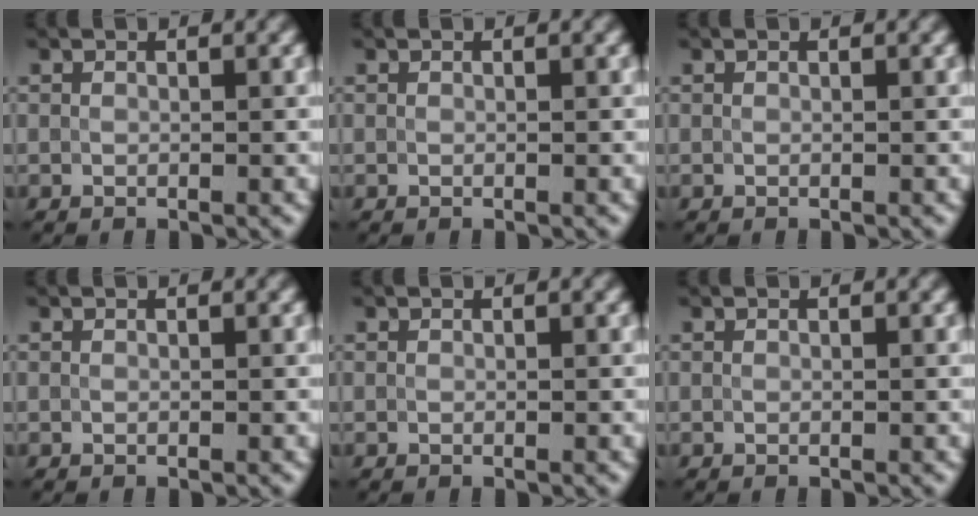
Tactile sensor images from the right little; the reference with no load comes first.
{"total": 0.0}
{"total": 0.0}
{"total": 0.0}
{"total": 0.0}
{"total": 0.0}